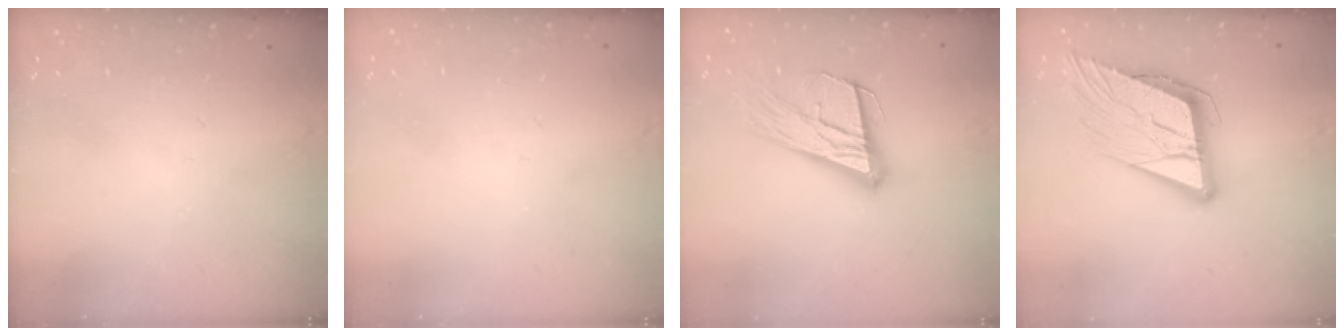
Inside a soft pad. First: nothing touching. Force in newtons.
{"total": 2.7, "press": 2.7, "slide": 0.3}
{"total": 20.1, "press": 19.8, "slide": 3.8}
{"total": 15.3, "press": 14.7, "slide": 4.1}